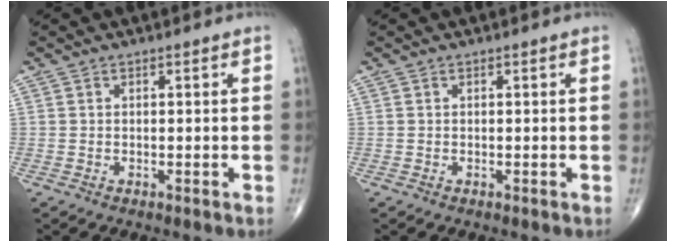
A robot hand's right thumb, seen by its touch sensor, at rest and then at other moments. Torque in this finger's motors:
{"motor_torque": [0.01, 0.01, -0.02, 0.02, 0.03]}